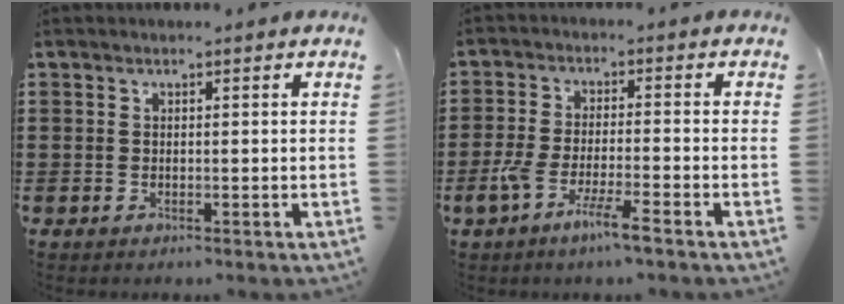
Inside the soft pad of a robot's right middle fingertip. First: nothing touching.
{"total": 6.3, "force": [-4.0, 0.6, 4.8], "torque": [-0.111, -0.017, -0.078]}